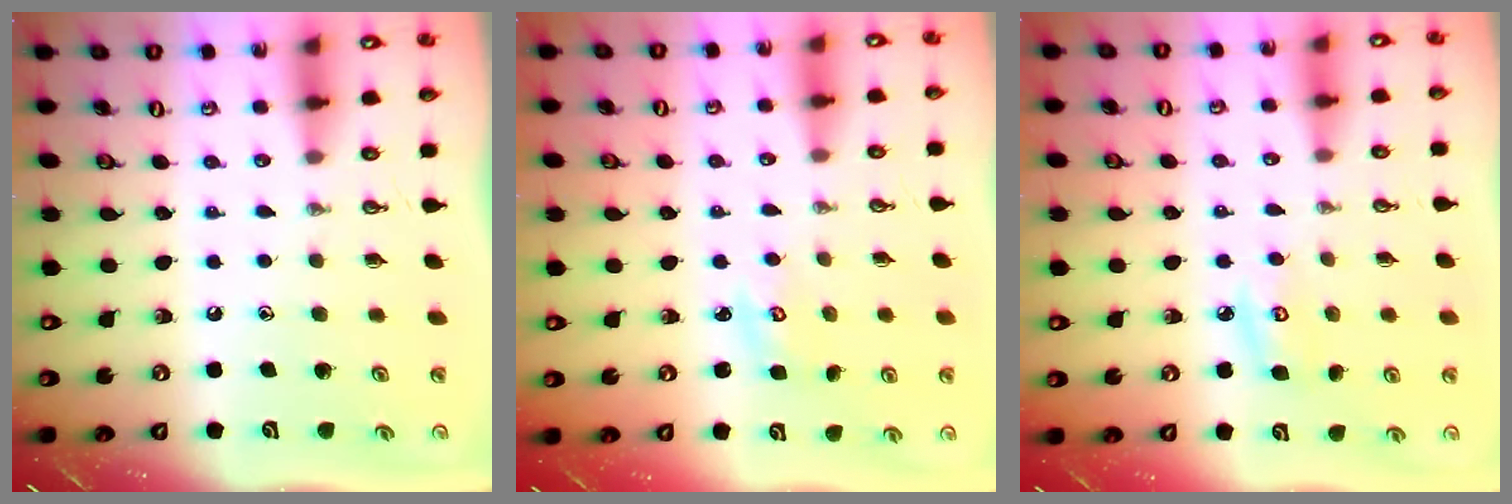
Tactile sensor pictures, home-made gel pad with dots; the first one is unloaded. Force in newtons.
{"total": 2.7, "press": 2.7, "slide": 0.3}
{"total": 6.3, "press": 6.3, "slide": 0.5}